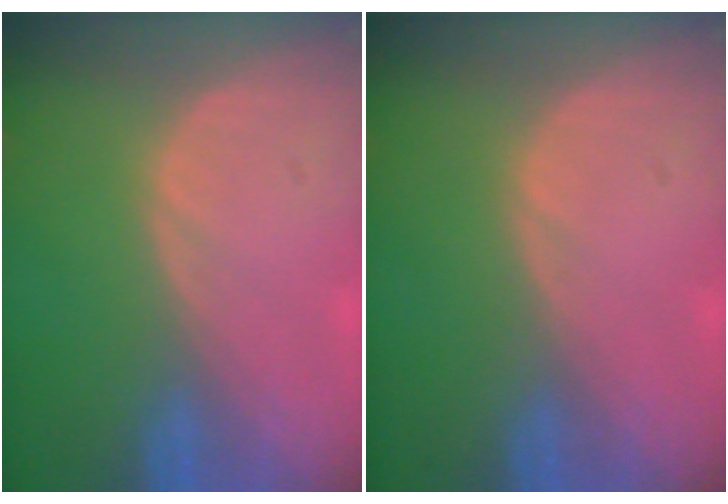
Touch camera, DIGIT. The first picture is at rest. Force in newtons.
{"total": 0.0}